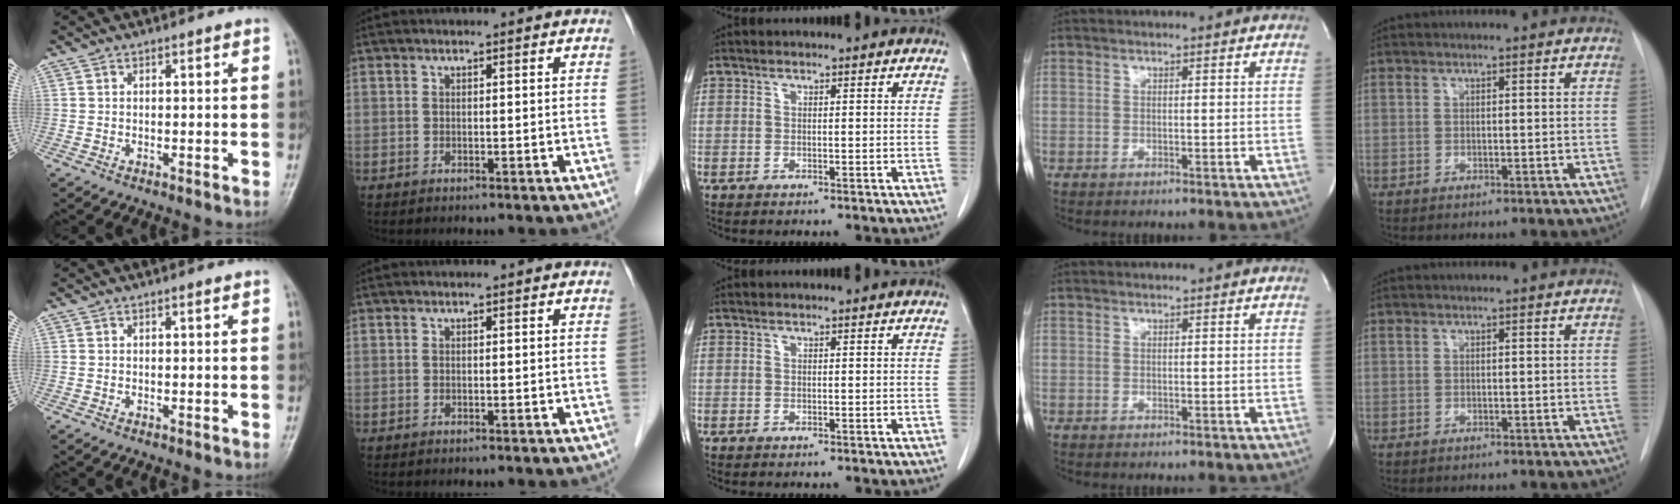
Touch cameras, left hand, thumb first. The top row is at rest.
{}